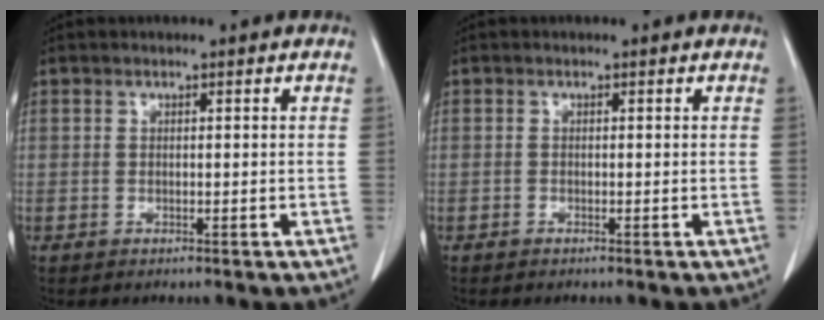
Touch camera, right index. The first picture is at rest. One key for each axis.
{"total": 0.0}